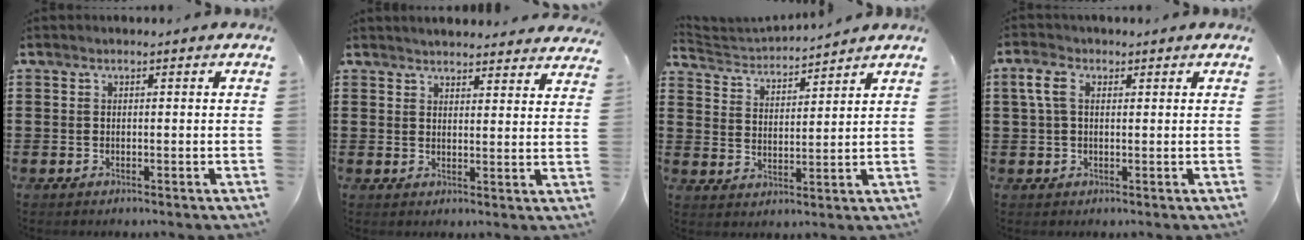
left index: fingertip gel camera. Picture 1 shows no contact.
{"total": 3.3, "force": [3.3, -0.2, 0.0], "torque": [-0.001, -0.018, 0.059]}
{"total": 3.1, "force": [3.1, -0.1, 0.0], "torque": [-0.018, -0.023, 0.053]}
{"total": 4.3, "force": [1.4, 2.2, 3.5], "torque": [-0.083, 0.007, 0.022]}